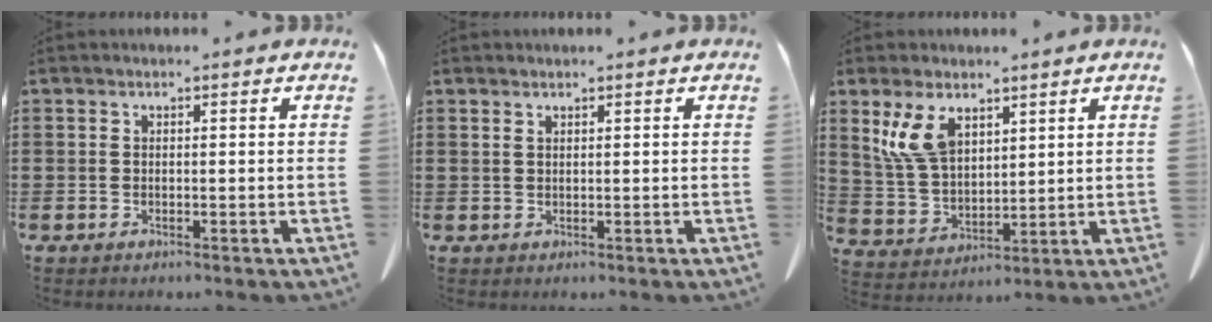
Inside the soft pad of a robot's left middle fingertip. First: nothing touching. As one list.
[{"total": 0.6, "force": [0.4, 0.1, 0.4], "torque": [-0.009, 0.000, 0.007]}, {"total": 8.1, "force": [4.4, 4.5, 5.1], "torque": [-0.130, 0.000, 0.079]}]